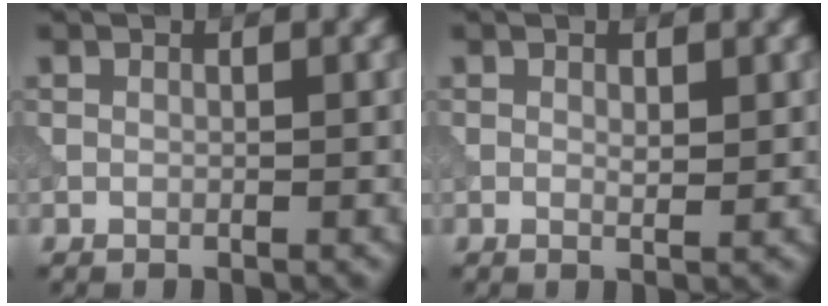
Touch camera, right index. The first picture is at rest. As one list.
[{"total": 0.9, "force": [0.2, 0.3, 0.8], "torque": [-0.013, -0.006, 0.006]}]